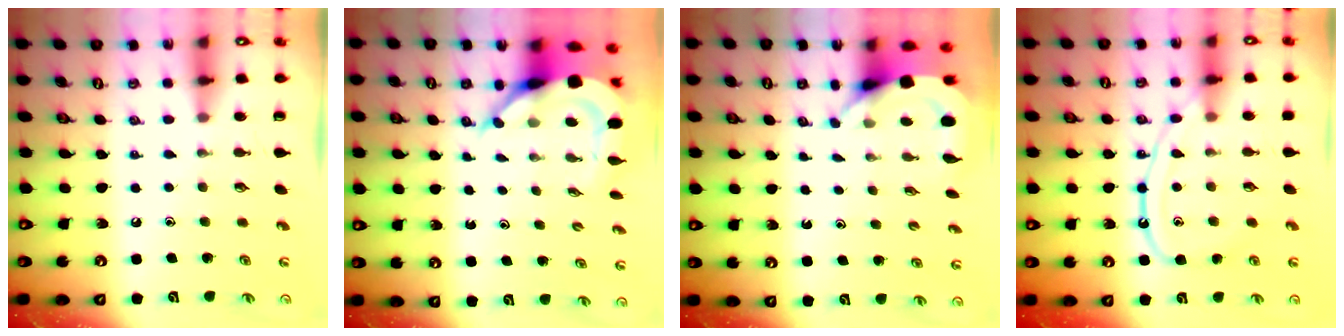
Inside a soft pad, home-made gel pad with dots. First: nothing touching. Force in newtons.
{"total": 8.8, "press": 8.7, "slide": 1.2}
{"total": 3.6, "press": 3.6, "slide": 0.2}
{"total": 11.5, "press": 11.4, "slide": 1.4}